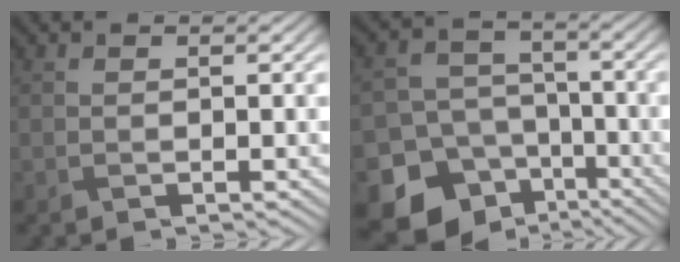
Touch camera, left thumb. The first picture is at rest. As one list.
[{"total": 14.6, "force": [-8.6, 11.2, 3.8], "torque": [-0.116, -0.054, -0.136]}]